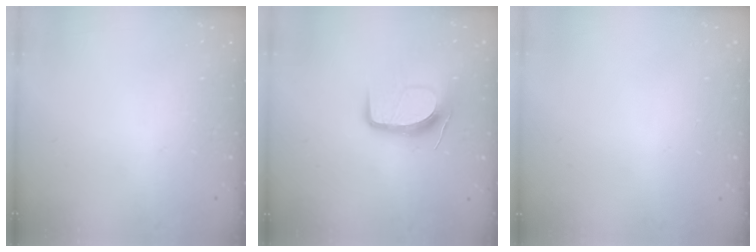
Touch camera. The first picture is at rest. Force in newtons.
{"total": 10.3, "press": 10.3, "slide": 0.6}
{"total": 0.0}